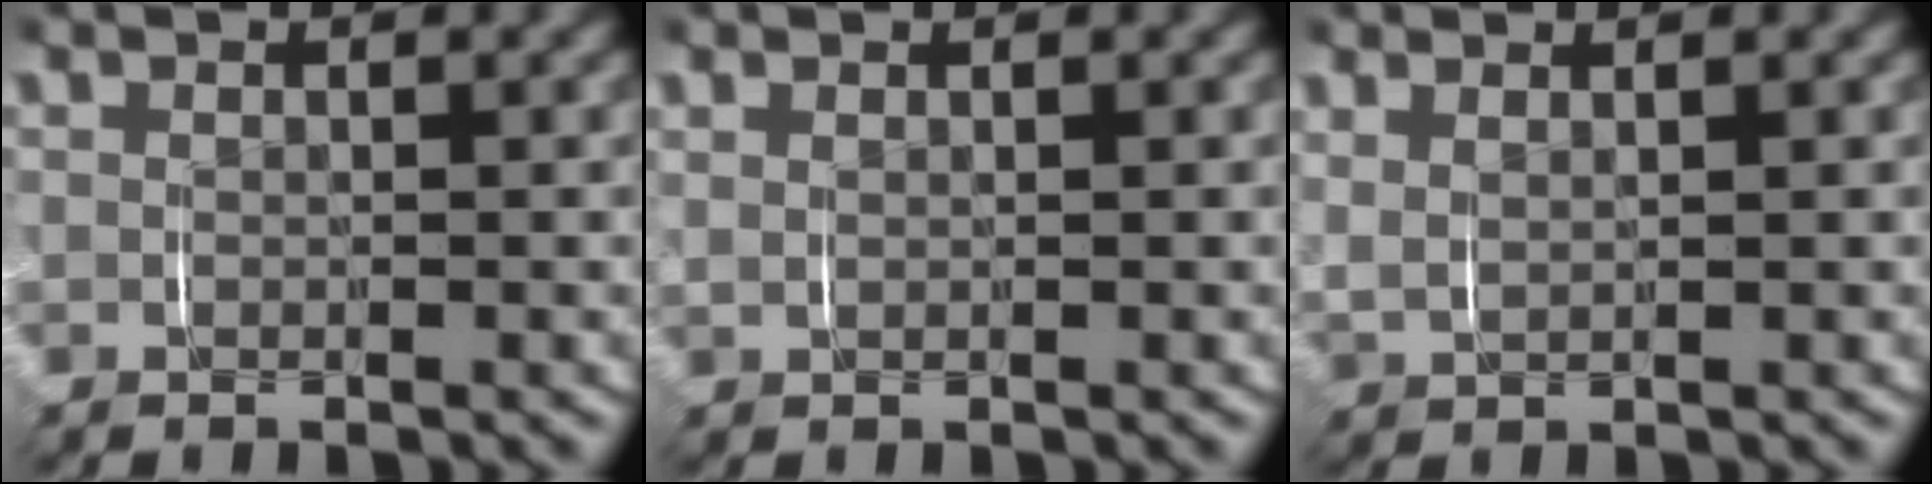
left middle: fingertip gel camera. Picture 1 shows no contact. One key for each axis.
{"total": 1.0, "fx": 0.6, "fy": 0.5, "fz": 0.5, "tx": -0.013, "ty": 0.003, "tz": 0.011}
{"total": 3.0, "fx": 1.3, "fy": 2.1, "fz": 1.7, "tx": -0.048, "ty": 0.004, "tz": 0.021}